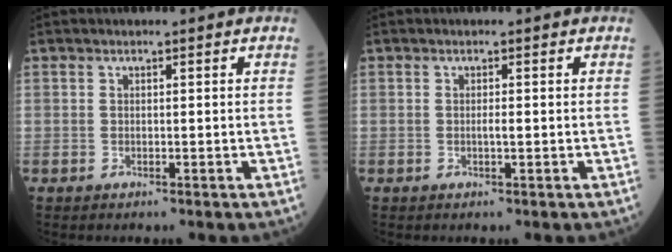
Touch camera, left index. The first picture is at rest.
{"total": 0.7, "force": [0.0, 0.0, 0.7], "torque": [-0.017, -0.001, 0.000]}